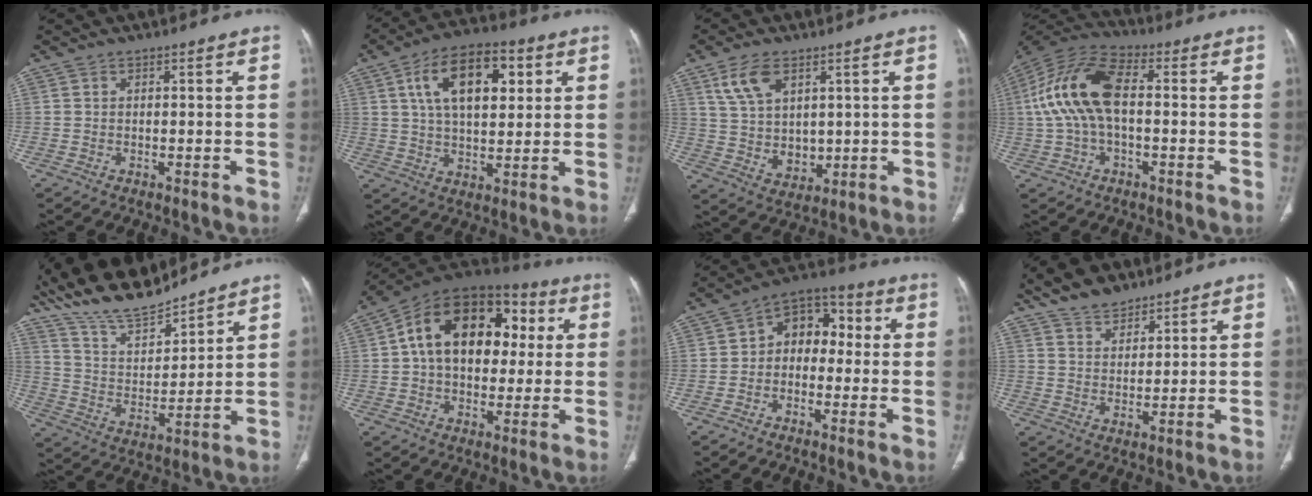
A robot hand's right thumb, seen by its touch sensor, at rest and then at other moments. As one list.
[{"total": 15.8, "force": [5.2, 8.3, 12.3], "torque": [-0.182, 0.001, 0.086]}, {"total": 10.1, "force": [4.4, 6.4, 6.4], "torque": [-0.104, -0.021, 0.100]}, {"total": 15.0, "force": [0.6, 7.8, 12.7], "torque": [-0.266, 0.039, 0.004]}, {"total": 16.7, "force": [14.6, 4.3, 6.8], "torque": [-0.102, -0.064, 0.277]}, {"total": 22.0, "force": [3.5, 14.5, 16.2], "torque": [-0.233, 0.032, 0.047]}, {"total": 9.8, "force": [0.4, 7.0, 6.8], "torque": [-0.059, 0.038, -0.012]}, {"total": 7.7, "force": [6.2, 3.7, 2.9], "torque": [-0.033, -0.027, 0.115]}]